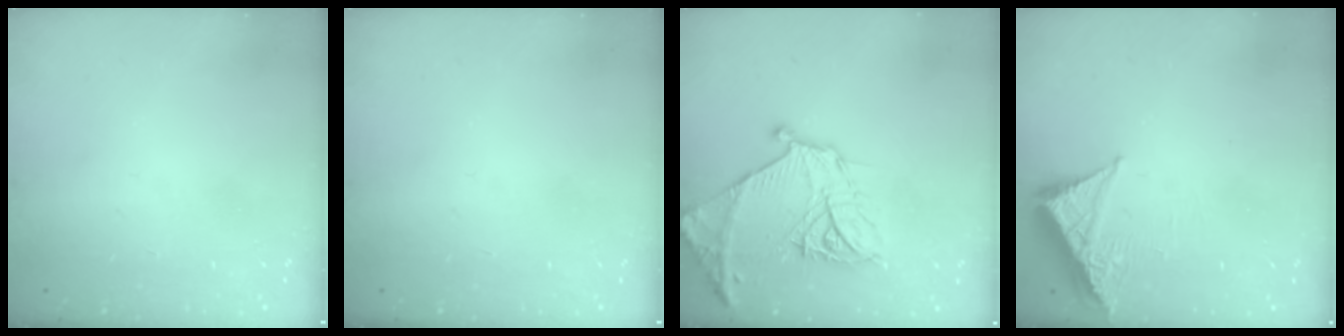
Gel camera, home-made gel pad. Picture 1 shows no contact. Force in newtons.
{"total": 0.0}
{"total": 19.4, "press": 19.3, "slide": 2.0}
{"total": 6.0, "press": 5.9, "slide": 0.8}